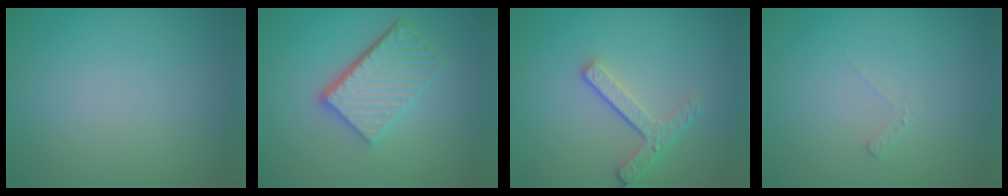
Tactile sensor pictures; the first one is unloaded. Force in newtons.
{"total": 5.5, "press": 3.9, "slide": 3.9}
{"total": 2.9, "press": 2.4, "slide": 1.6}
{"total": 0.8, "press": 0.8, "slide": 0.2}